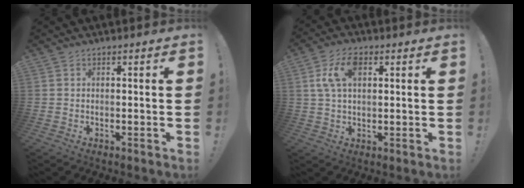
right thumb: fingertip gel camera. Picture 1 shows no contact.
{"total": 9.0, "force": [2.8, 4.8, 7.0], "torque": [-0.132, 0.005, 0.050]}